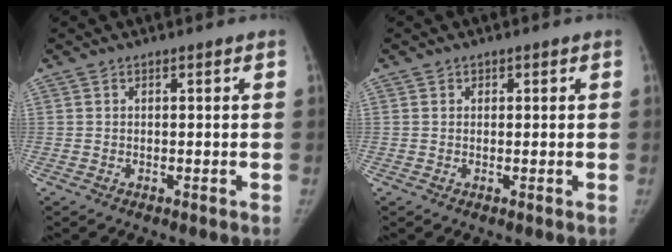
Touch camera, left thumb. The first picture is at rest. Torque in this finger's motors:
{"motor_torque": [-0.24, -0.09, -0.39, -0.06, -0.06]}